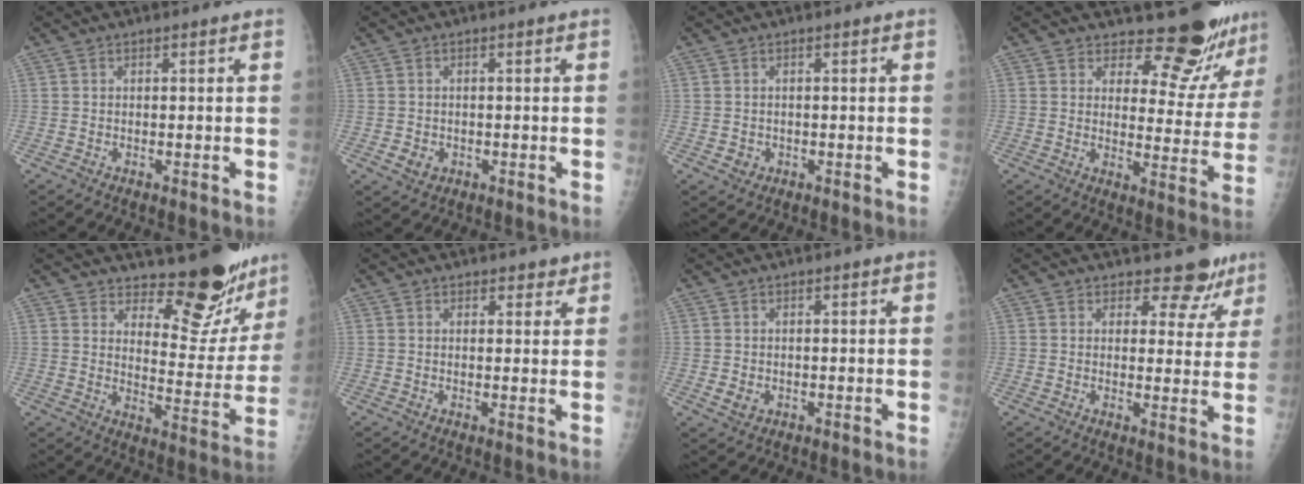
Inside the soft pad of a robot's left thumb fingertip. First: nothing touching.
{"total": 2.5, "force": [-0.6, 2.2, 1.1], "torque": [-0.011, 0.001, -0.001]}
{"total": 1.7, "force": [-0.3, 1.6, 0.5], "torque": [-0.003, 0.003, 0.002]}
{"total": 12.6, "force": [11.5, 4.1, 3.0], "torque": [0.001, -0.104, 0.138]}
{"total": 14.2, "force": [12.6, 4.7, 4.5], "torque": [-0.010, -0.124, 0.169]}
{"total": 2.4, "force": [1.8, 1.4, 0.5], "torque": [0.017, -0.009, 0.019]}
{"total": 2.1, "force": [-0.2, 1.7, 1.1], "torque": [-0.015, -0.002, 0.005]}
{"total": 6.8, "force": [5.6, 3.8, 0.9], "torque": [0.025, -0.036, 0.059]}